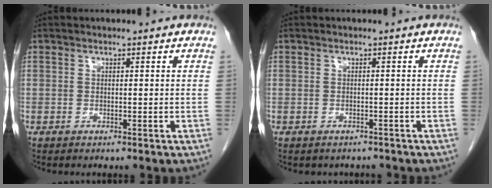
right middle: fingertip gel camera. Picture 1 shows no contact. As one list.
[{"total": 2.5, "force": [-2.2, 1.1, 0.4], "torque": [-0.008, 0.000, -0.026]}]